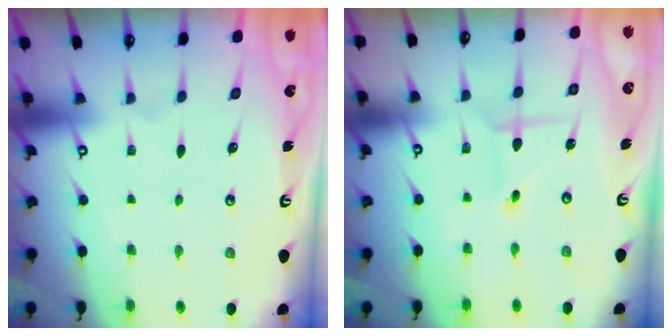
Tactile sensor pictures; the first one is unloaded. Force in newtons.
{"total": 1.5, "press": 1.5, "slide": 0.1}